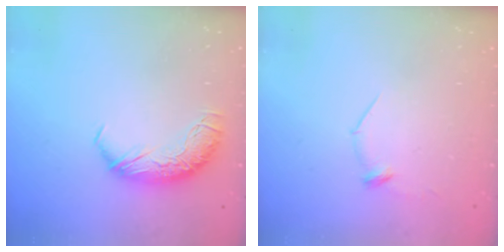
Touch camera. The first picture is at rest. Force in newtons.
{"total": 7.8, "press": 7.8, "slide": 0.5}